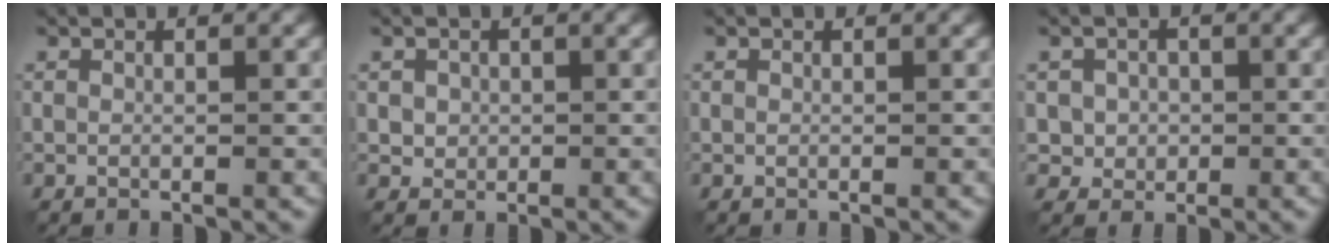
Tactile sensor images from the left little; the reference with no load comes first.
{"total": 1.4, "force": [0.2, 1.4, 0.4], "torque": [-0.003, -0.006, 0.008]}
{"total": 0.0}
{"total": 2.5, "force": [0.1, 2.4, 0.8], "torque": [-0.003, -0.004, 0.001]}